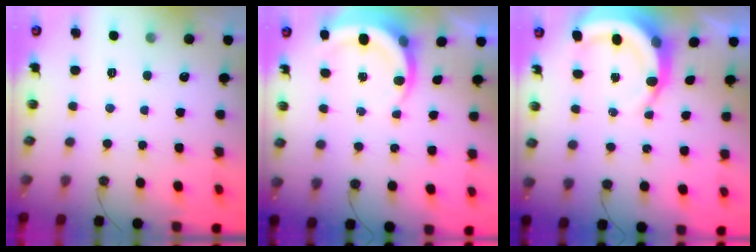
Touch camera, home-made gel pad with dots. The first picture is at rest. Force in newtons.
{"total": 6.1, "press": 6.0, "slide": 0.8}
{"total": 6.9, "press": 6.9, "slide": 0.9}